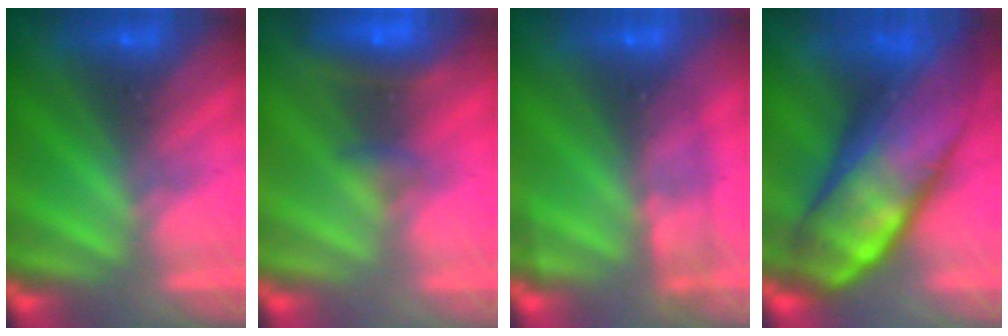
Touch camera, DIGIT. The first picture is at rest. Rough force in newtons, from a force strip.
{"total": 7.8}
{"total": 2.4}
{"total": 7.7}